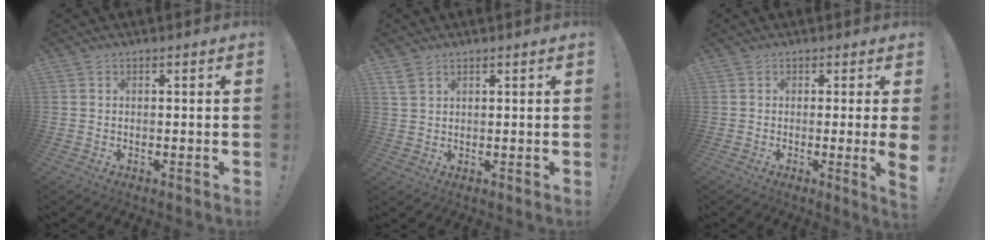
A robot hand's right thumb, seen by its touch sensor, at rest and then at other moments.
{"total": 4.0, "force": [2.5, 2.9, 1.3], "torque": [-0.017, -0.012, 0.048]}
{"total": 3.9, "force": [0.0, -0.5, 3.9], "torque": [-0.063, -0.009, 0.001]}